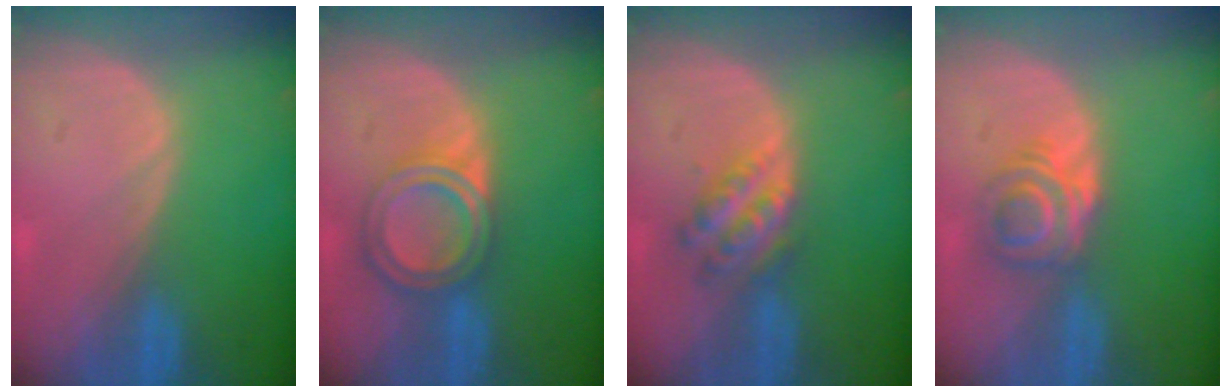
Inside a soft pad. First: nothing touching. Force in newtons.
{"total": 6.6, "press": 5.8, "slide": 3.1}
{"total": 5.4, "press": 5.0, "slide": 2.2}
{"total": 6.0, "press": 5.0, "slide": 3.3}